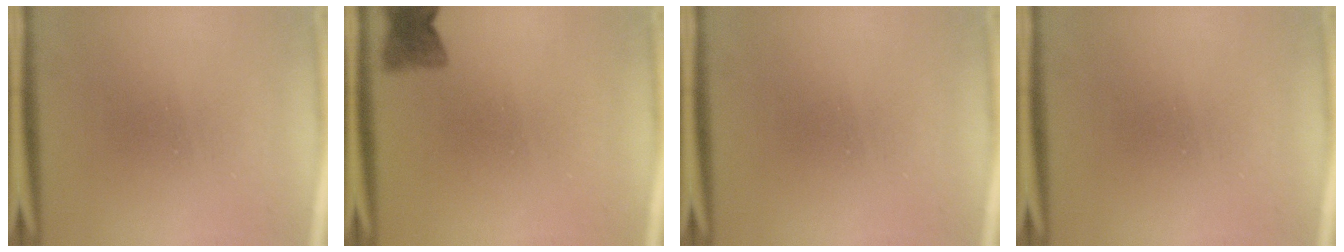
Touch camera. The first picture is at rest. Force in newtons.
{"total": 3.0}
{"total": 0.0}
{"total": 0.0}